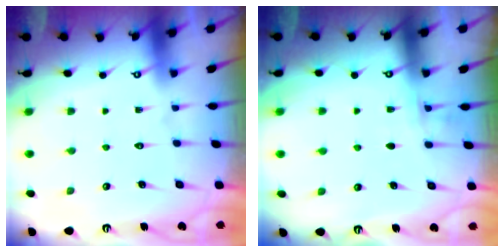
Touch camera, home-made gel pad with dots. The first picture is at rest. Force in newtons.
{"total": 3.7, "press": 3.4, "slide": 1.3}